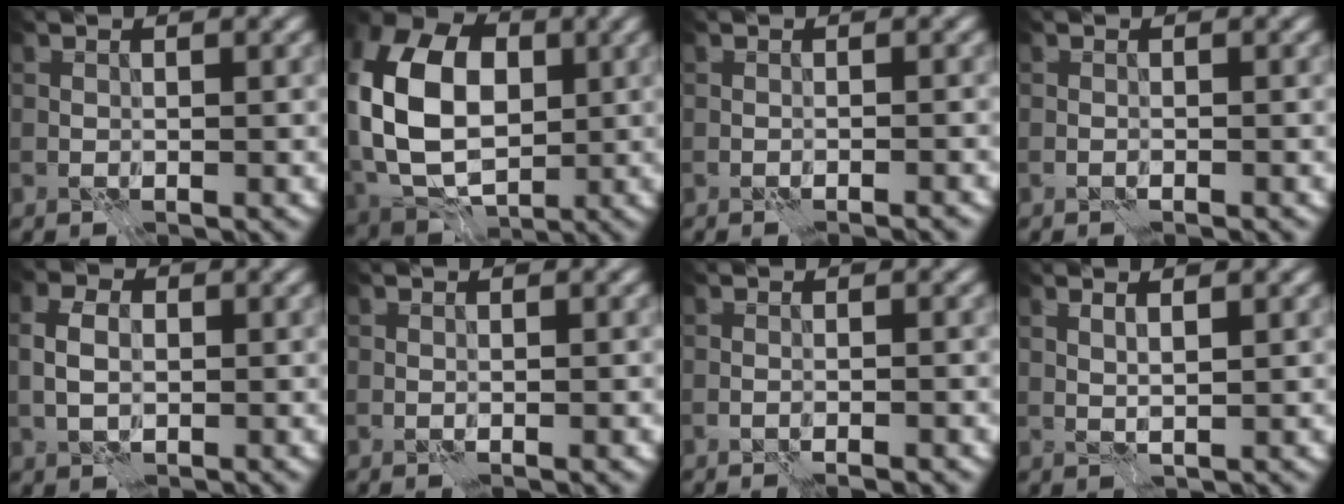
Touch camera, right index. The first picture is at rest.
{"total": 12.7, "force": [0.9, 9.1, 8.8], "torque": [-0.190, 0.009, 0.012]}
{"total": 1.1, "force": [-1.1, -0.1, 0.0], "torque": [0.013, -0.007, -0.024]}
{"total": 0.7, "force": [-0.6, -0.1, 0.2], "torque": [0.001, -0.002, -0.014]}
{"total": 2.7, "force": [0.1, 2.1, 1.7], "torque": [-0.040, 0.003, 0.002]}
{"total": 0.0}
{"total": 1.4, "force": [-1.0, 0.1, 1.0], "torque": [-0.007, -0.002, -0.022]}
{"total": 1.7, "force": [1.3, 0.4, 1.1], "torque": [-0.003, -0.002, 0.007]}